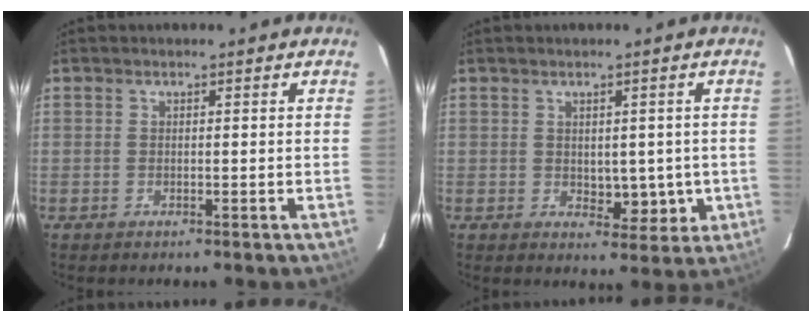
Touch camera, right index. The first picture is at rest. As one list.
[{"total": 5.4, "force": [-0.5, 3.3, 4.3], "torque": [-0.044, 0.000, 0.006]}]